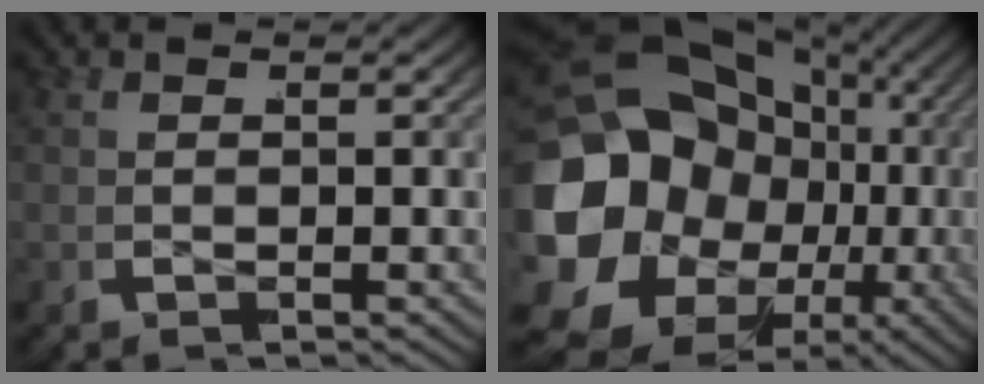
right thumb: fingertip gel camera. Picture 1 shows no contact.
{"total": 25.7, "force": [-2.3, 19.8, 16.2], "torque": [-0.326, -0.039, -0.039]}